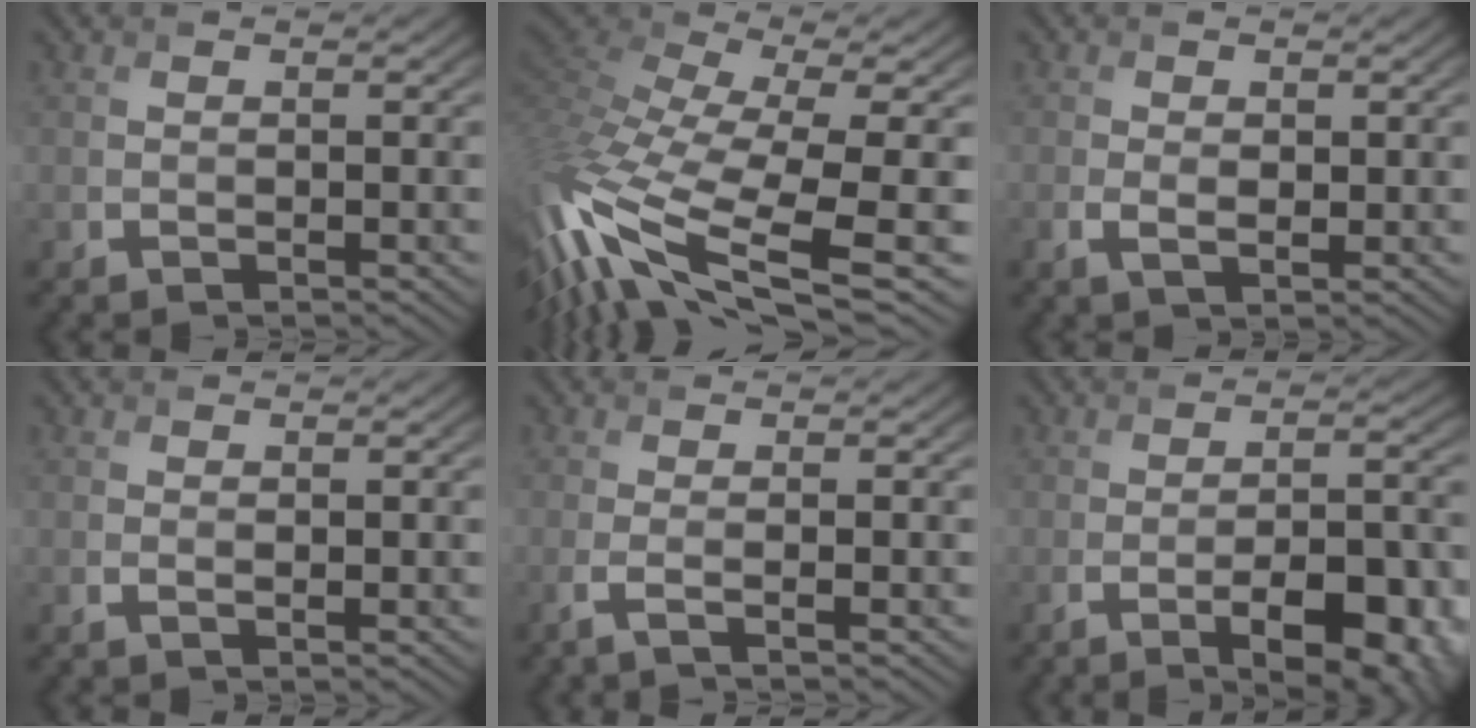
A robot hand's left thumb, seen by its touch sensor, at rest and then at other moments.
{"total": 14.7, "force": [-3.1, 5.2, 13.4], "torque": [-0.342, 0.001, -0.049]}
{"total": 2.0, "force": [0.1, 1.1, 1.7], "torque": [-0.038, -0.001, 0.002]}
{"total": 0.6, "force": [0.3, 0.1, 0.4], "torque": [-0.010, 0.002, 0.007]}
{"total": 1.7, "force": [-0.5, -0.1, 1.6], "torque": [-0.035, 0.004, -0.021]}
{"total": 8.2, "force": [-4.2, 2.3, 6.7], "torque": [-0.094, 0.000, -0.051]}